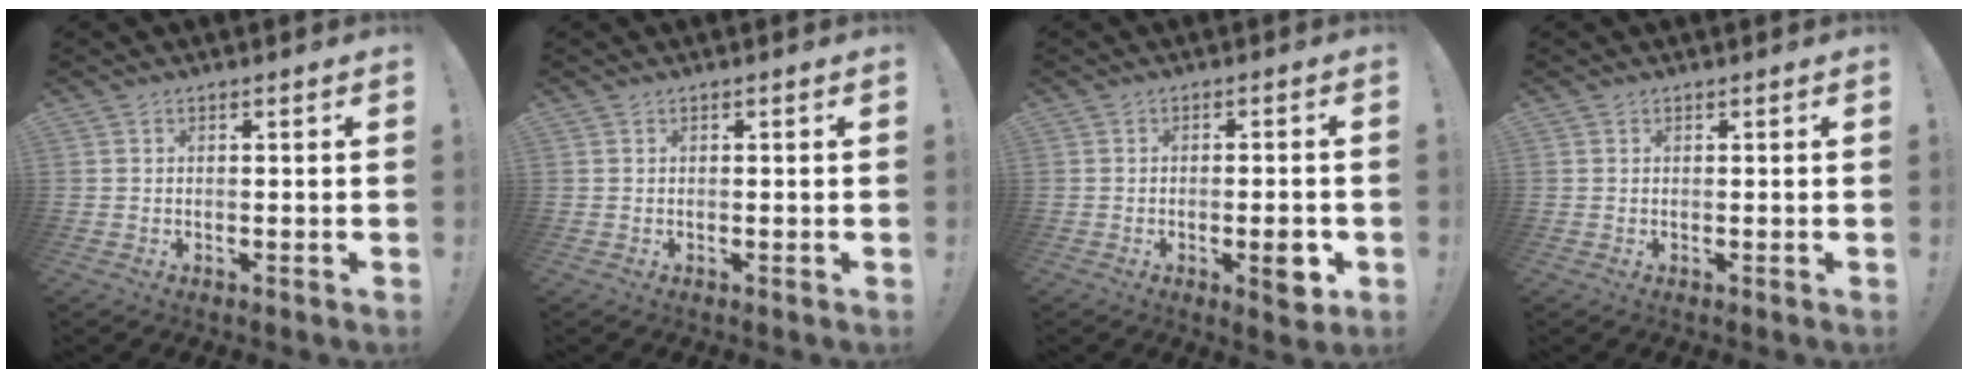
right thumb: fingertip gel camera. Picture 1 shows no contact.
{"total": 0.0}
{"total": 5.9, "force": [-2.0, 1.4, 5.4], "torque": [-0.061, -0.001, -0.029]}
{"total": 0.0}